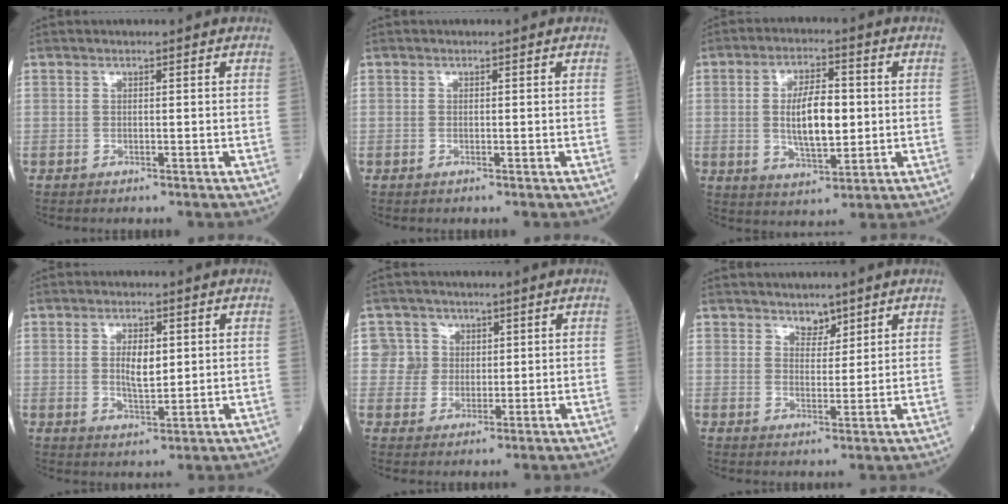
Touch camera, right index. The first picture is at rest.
{"total": 0.0}
{"total": 9.2, "force": [0.2, 3.4, 8.5], "torque": [-0.160, 0.001, 0.005]}
{"total": 4.6, "force": [0.8, 1.8, 4.2], "torque": [-0.075, -0.003, 0.016]}
{"total": 4.4, "force": [1.2, 4.2, -0.2], "torque": [0.015, 0.010, 0.022]}
{"total": 2.6, "force": [2.1, 1.3, 0.6], "torque": [-0.003, -0.005, 0.033]}